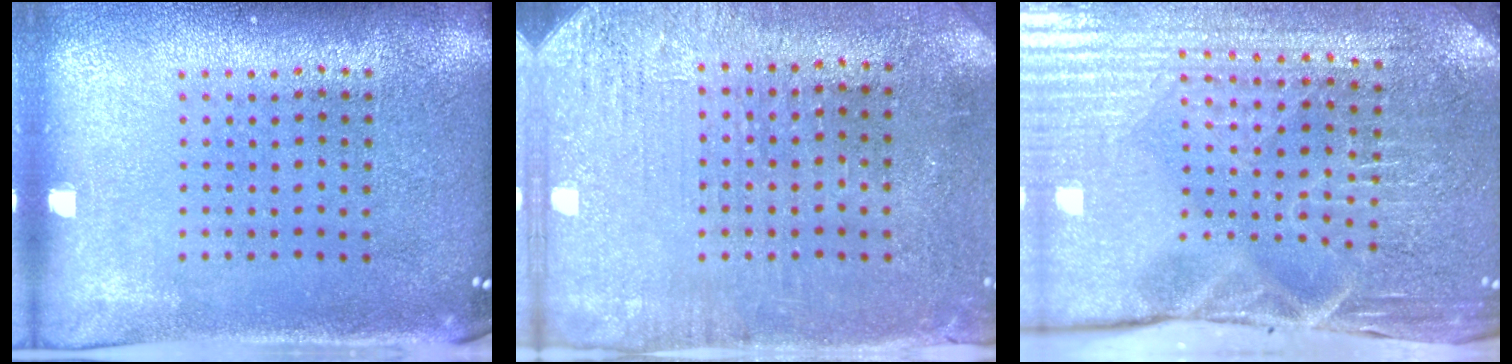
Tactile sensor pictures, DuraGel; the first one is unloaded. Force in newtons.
{"total": 3.1, "press": 2.6, "slide": 1.7}
{"total": 4.1, "press": 4.1, "slide": 0.5}